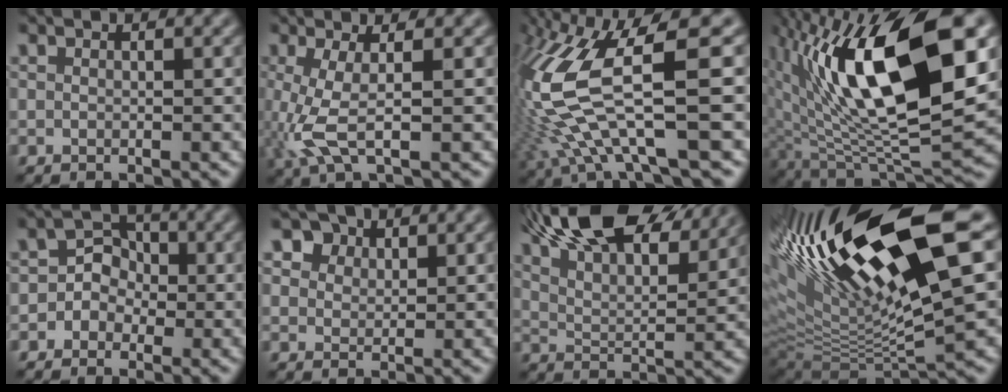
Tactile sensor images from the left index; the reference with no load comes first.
{"total": 3.9, "force": [-0.3, 0.8, 3.8], "torque": [-0.099, -0.007, -0.004]}
{"total": 10.9, "force": [-1.0, 2.7, 10.5], "torque": [-0.234, -0.003, -0.016]}
{"total": 14.9, "force": [3.7, 6.1, 13.1], "torque": [-0.216, -0.008, 0.067]}
{"total": 3.3, "force": [-0.9, 3.0, 1.1], "torque": [0.014, 0.018, -0.034]}
{"total": 4.7, "force": [3.1, 3.0, 1.7], "torque": [-0.050, -0.003, 0.050]}
{"total": 14.0, "force": [10.2, 4.5, 8.4], "torque": [-0.138, 0.033, 0.129]}
{"total": 17.4, "force": [5.0, 3.7, 16.2], "torque": [-0.276, 0.002, 0.088]}